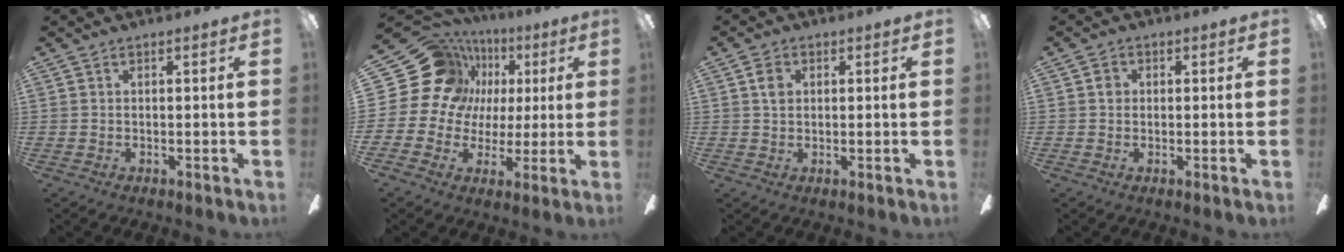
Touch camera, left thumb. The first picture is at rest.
{"total": 18.1, "force": [4.6, 16.0, 6.9], "torque": [-0.132, -0.016, 0.108]}
{"total": 2.9, "force": [1.0, 2.1, 1.8], "torque": [-0.029, 0.002, 0.016]}
{"total": 2.0, "force": [0.4, 1.7, 0.9], "torque": [-0.009, 0.004, 0.003]}